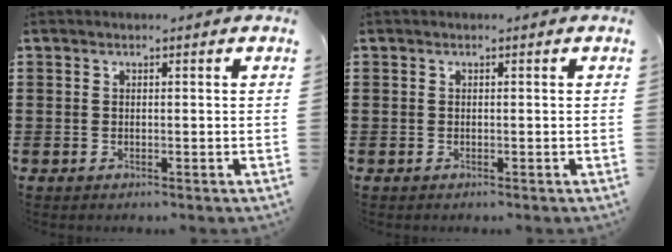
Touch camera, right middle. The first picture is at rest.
{"total": 0.0}